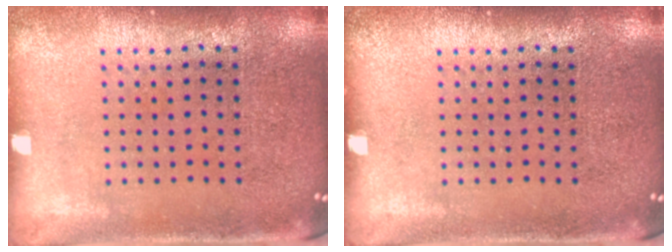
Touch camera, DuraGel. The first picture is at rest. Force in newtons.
{"total": 0.0}